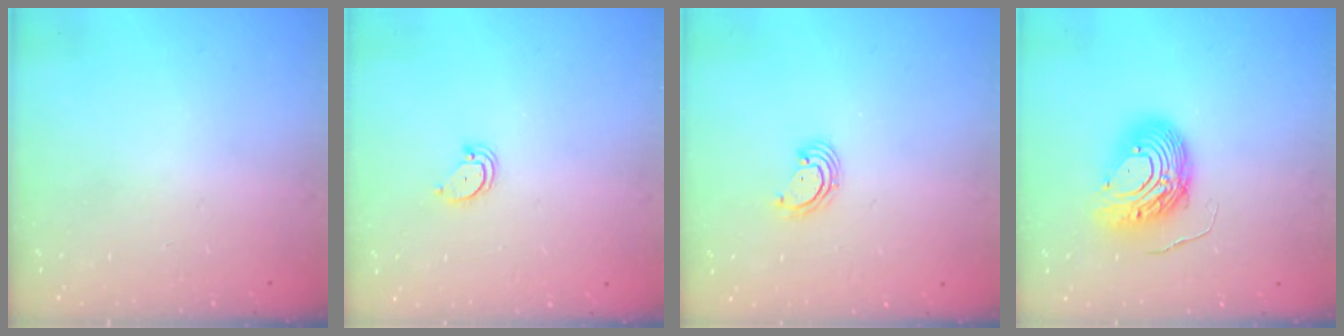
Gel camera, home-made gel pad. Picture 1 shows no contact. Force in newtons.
{"total": 2.7, "press": 2.7, "slide": 0.2}
{"total": 2.4, "press": 2.4, "slide": 0.2}
{"total": 10.5, "press": 10.5, "slide": 0.9}